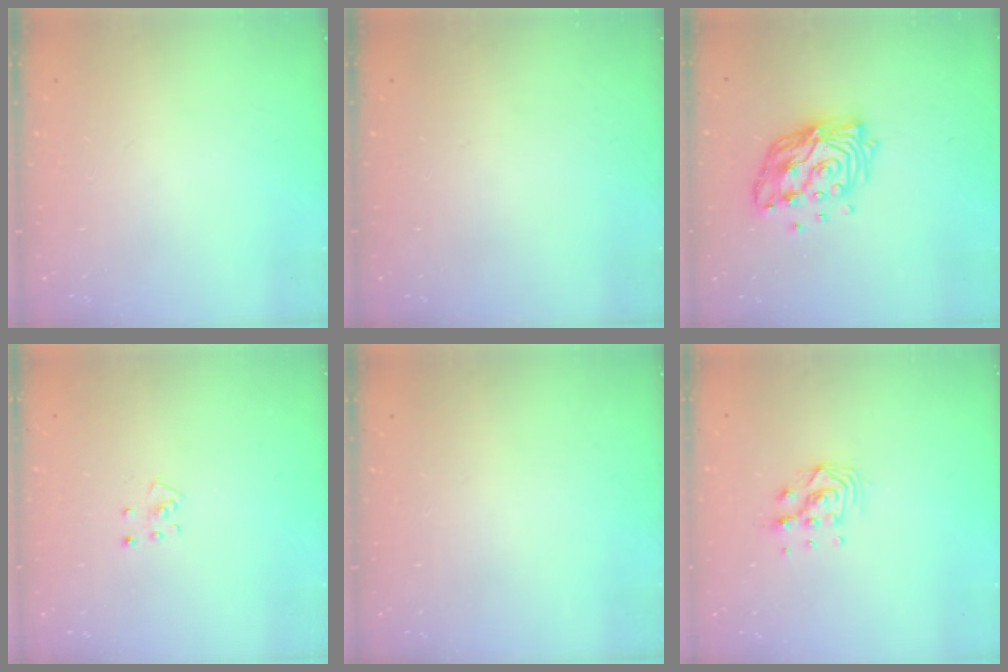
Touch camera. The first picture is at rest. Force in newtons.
{"total": 0.0}
{"total": 13.7, "press": 13.6, "slide": 1.4}
{"total": 3.9, "press": 3.9, "slide": 0.3}
{"total": 0.0}
{"total": 7.8, "press": 7.8, "slide": 0.7}